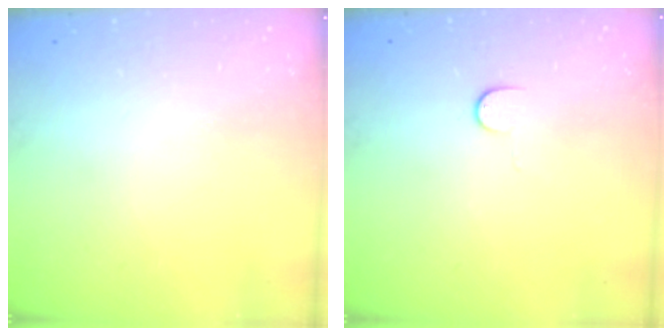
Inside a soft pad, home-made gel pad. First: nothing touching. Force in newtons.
{"total": 4.9, "press": 4.9, "slide": 0.5}